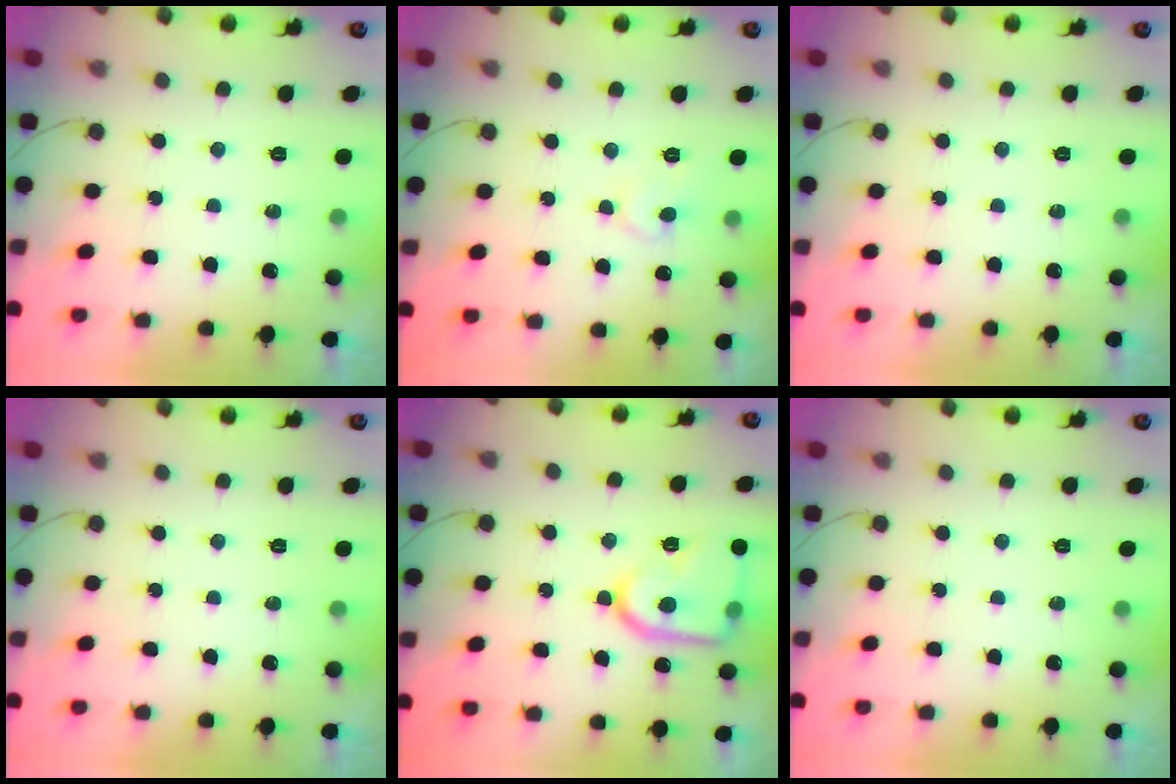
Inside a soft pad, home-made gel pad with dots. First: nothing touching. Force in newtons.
{"total": 5.9, "press": 5.9, "slide": 0.4}
{"total": 0.0}
{"total": 0.0}
{"total": 14.2, "press": 14.1, "slide": 1.2}
{"total": 0.0}